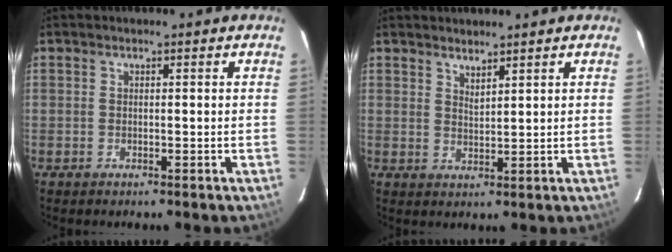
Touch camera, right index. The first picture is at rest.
{"total": 2.5, "force": [2.2, 0.4, 1.0], "torque": [-0.018, 0.001, 0.038]}